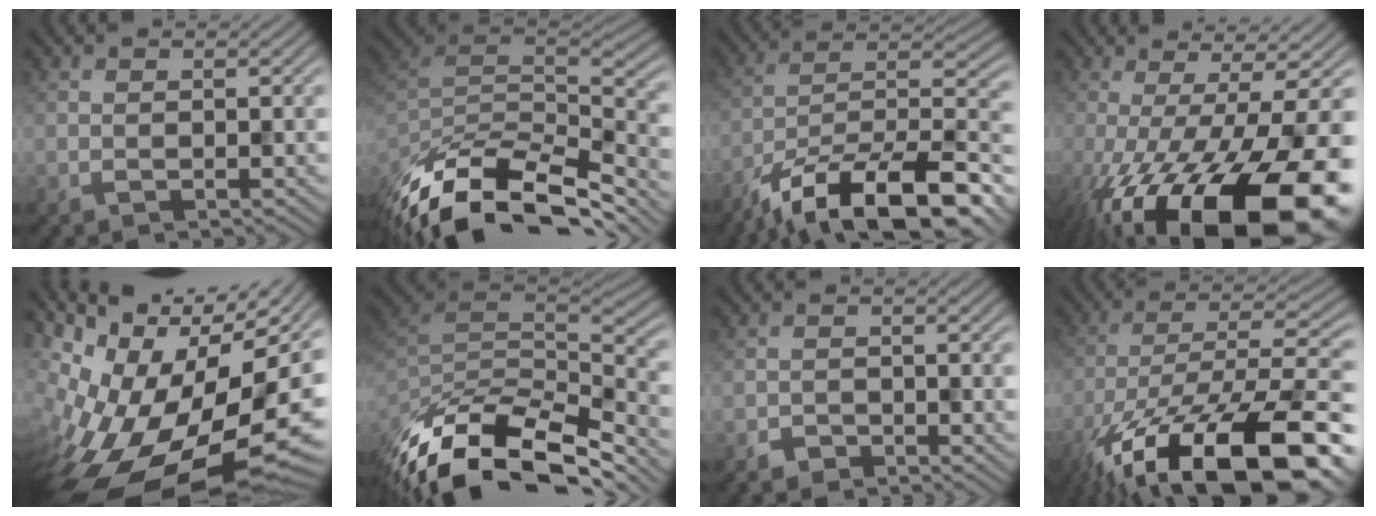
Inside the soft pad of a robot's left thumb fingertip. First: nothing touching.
{"total": 14.5, "force": [-11.1, 5.6, 7.4], "torque": [-0.203, -0.015, -0.183]}
{"total": 16.7, "force": [-12.1, 5.8, 9.9], "torque": [-0.161, -0.015, -0.212]}
{"total": 18.6, "force": [-7.9, 5.8, 15.8], "torque": [-0.240, -0.026, -0.119]}
{"total": 19.0, "force": [-6.4, 9.8, 14.9], "torque": [-0.242, -0.032, -0.074]}
{"total": 14.2, "force": [-9.9, 6.0, 8.2], "torque": [-0.210, -0.014, -0.170]}
{"total": 1.9, "force": [-1.8, 0.3, -0.5], "torque": [0.010, -0.002, -0.032]}
{"total": 19.7, "force": [-11.9, 7.8, 13.6], "torque": [-0.243, -0.044, -0.175]}